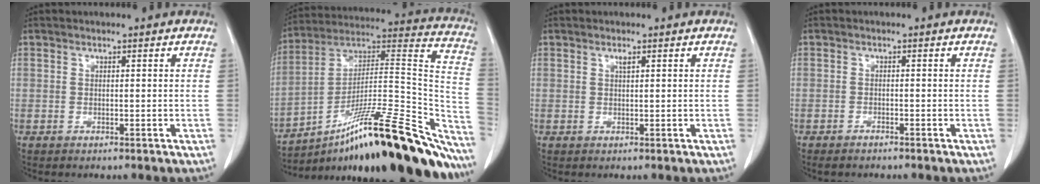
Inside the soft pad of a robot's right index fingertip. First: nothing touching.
{"total": 32.4, "force": [-23.7, 5.1, 21.6], "torque": [-0.239, 0.022, -0.363]}
{"total": 0.7, "force": [0.4, 0.1, 0.6], "torque": [-0.012, -0.001, 0.008]}
{"total": 1.8, "force": [-1.6, 0.5, 0.7], "torque": [-0.011, -0.002, -0.019]}